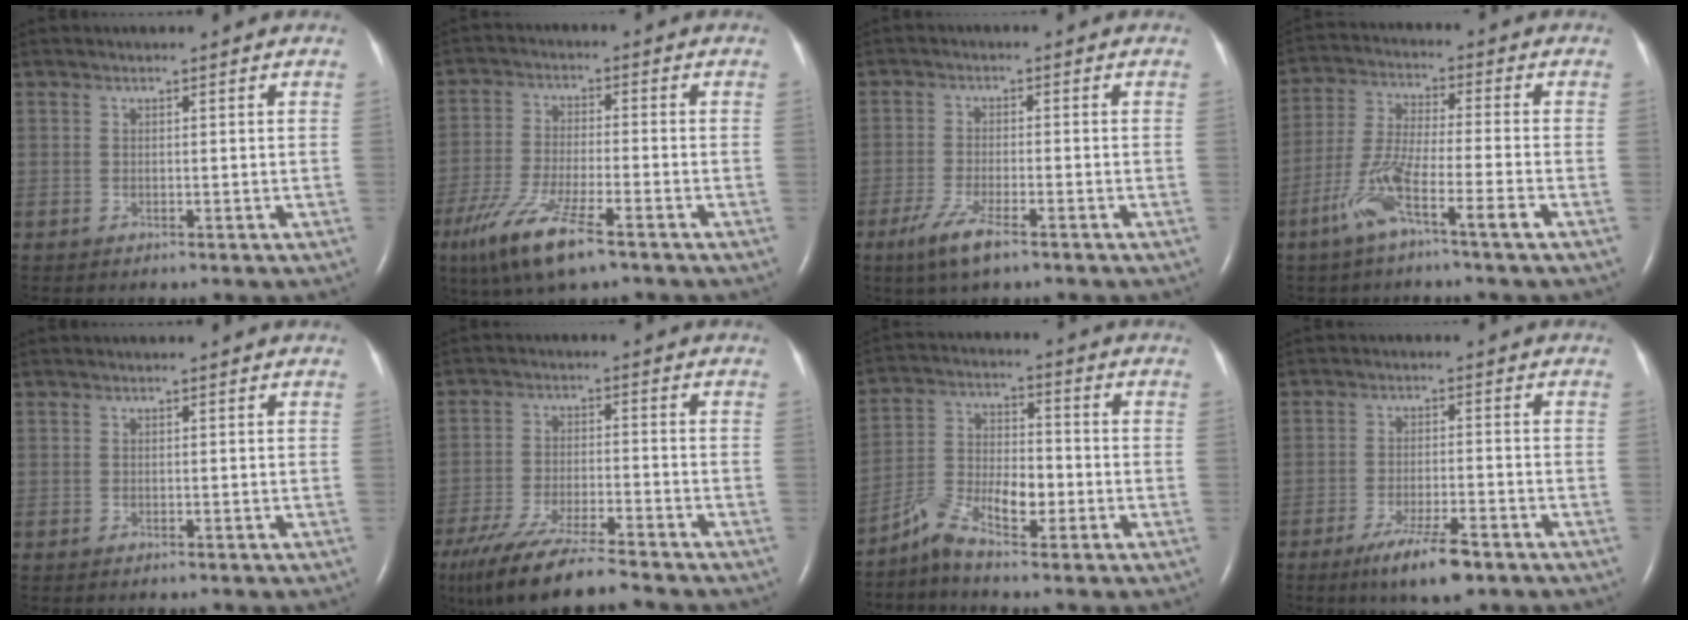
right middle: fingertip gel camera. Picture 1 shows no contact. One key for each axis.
{"total": 10.2, "fx": -6.2, "fy": 1.5, "fz": 8.0, "tx": -0.168, "ty": -0.025, "tz": -0.111}
{"total": 5.3, "fx": -3.4, "fy": 0.8, "fz": 4.0, "tx": -0.091, "ty": -0.012, "tz": -0.062}
{"total": 8.8, "fx": -4.9, "fy": 0.1, "fz": 7.3, "tx": -0.156, "ty": -0.003, "tz": -0.098}
{"total": 0.0}
{"total": 13.6, "fx": -11.5, "fy": 1.6, "fz": 7.1, "tx": -0.137, "ty": -0.027, "tz": -0.197}
{"total": 7.7, "fx": -4.5, "fy": 2.4, "fz": 5.7, "tx": -0.120, "ty": 0.013, "tz": -0.089}
{"total": 7.7, "fx": -5.1, "fy": 1.0, "fz": 5.8, "tx": -0.109, "ty": -0.015, "tz": -0.083}